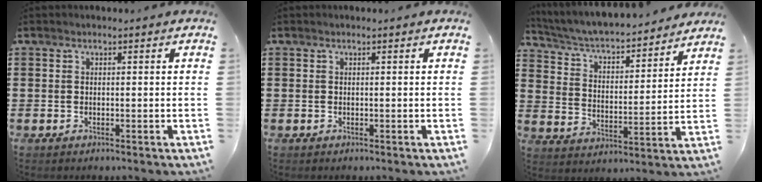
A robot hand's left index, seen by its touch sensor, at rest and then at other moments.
{"total": 0.0}
{"total": 4.3, "force": [4.1, 0.4, 1.5], "torque": [-0.049, -0.033, 0.061]}